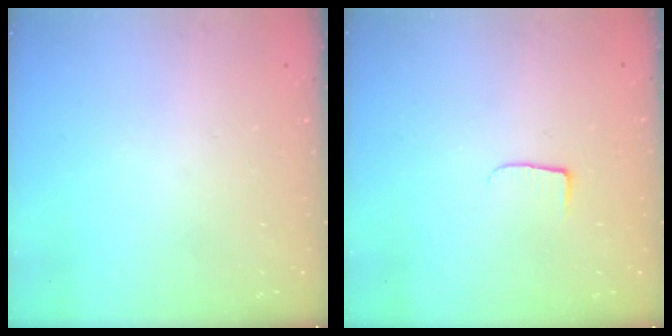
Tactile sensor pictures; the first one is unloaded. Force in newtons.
{"total": 5.0, "press": 4.9, "slide": 0.6}